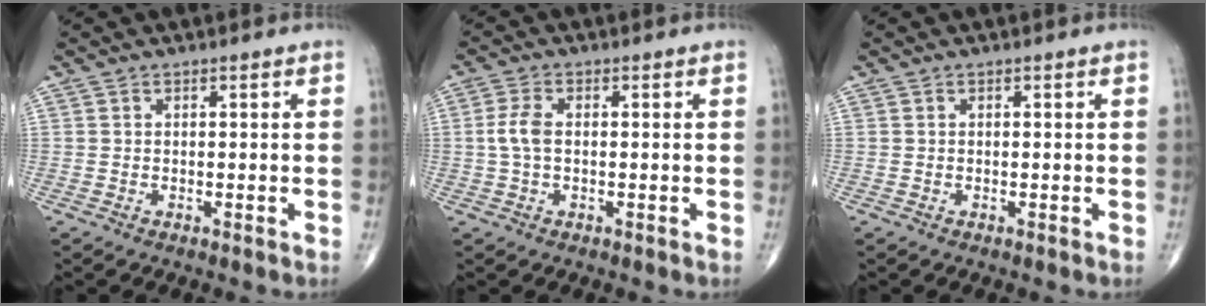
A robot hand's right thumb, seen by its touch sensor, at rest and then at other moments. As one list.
[{"total": 3.9, "force": [0.0, 2.1, 3.3], "torque": [-0.082, 0.007, -0.004]}, {"total": 0.0}]